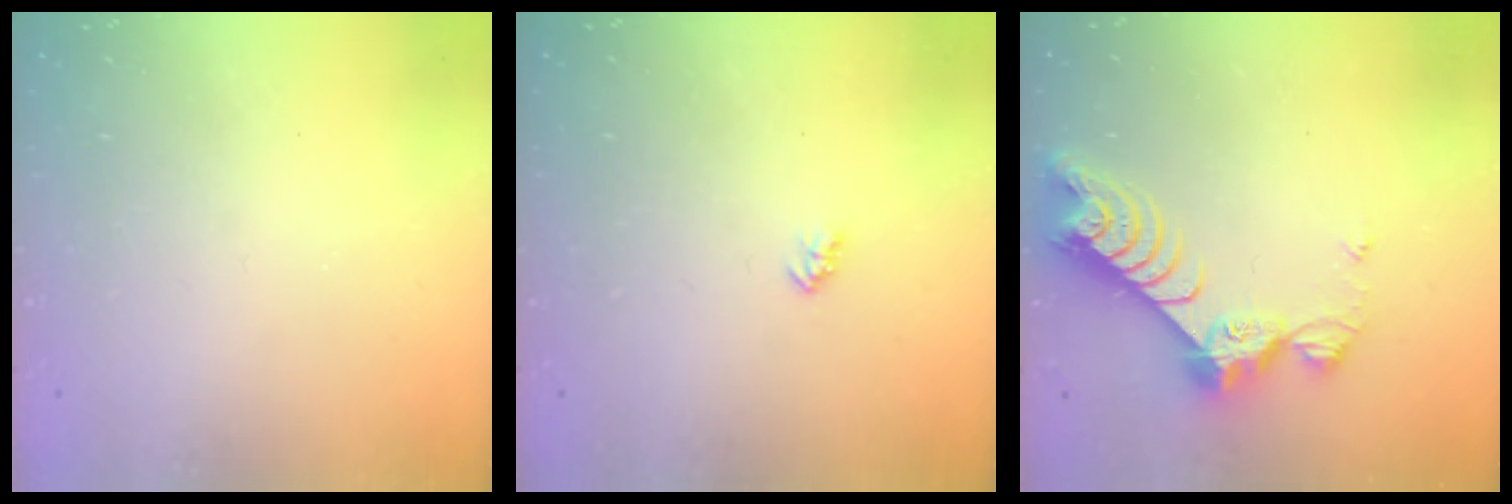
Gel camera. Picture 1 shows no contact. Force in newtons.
{"total": 2.0, "press": 2.0, "slide": 0.3}
{"total": 9.7, "press": 9.7, "slide": 0.8}